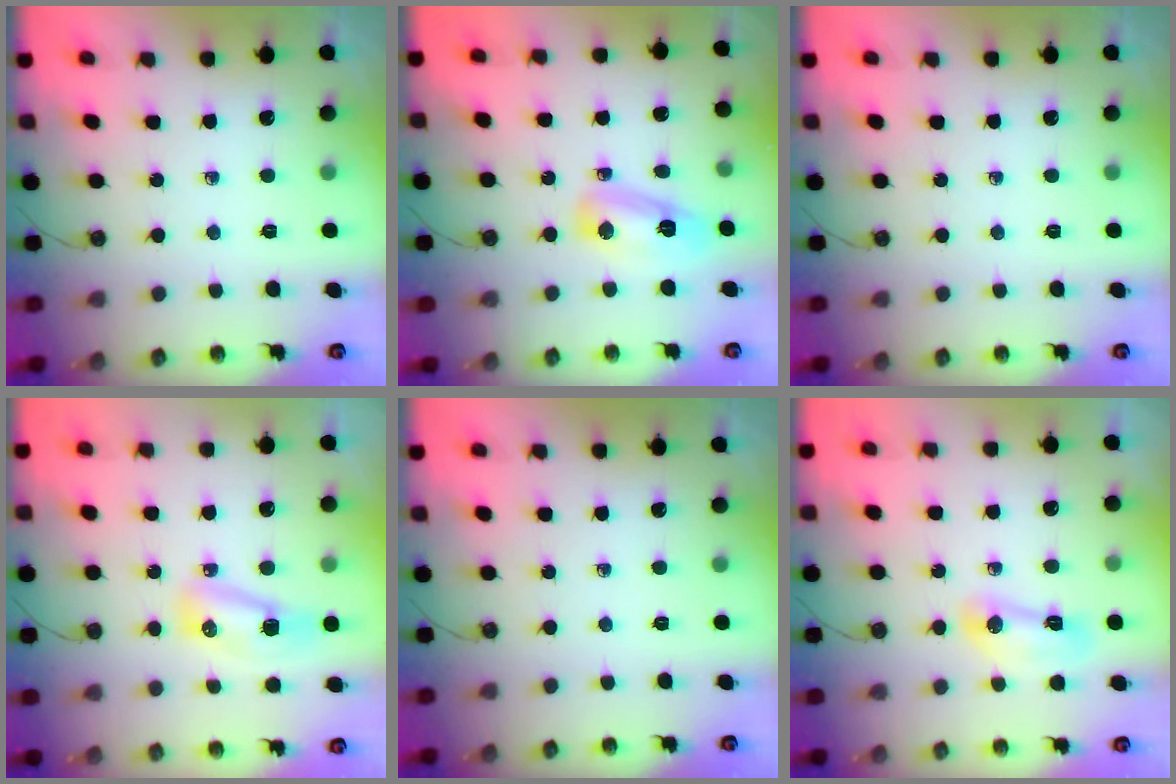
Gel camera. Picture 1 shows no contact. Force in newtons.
{"total": 14.6, "press": 9.6, "slide": 11.0}
{"total": 0.0}
{"total": 10.5, "press": 9.3, "slide": 4.9}
{"total": 0.0}
{"total": 7.2, "press": 7.1, "slide": 0.9}